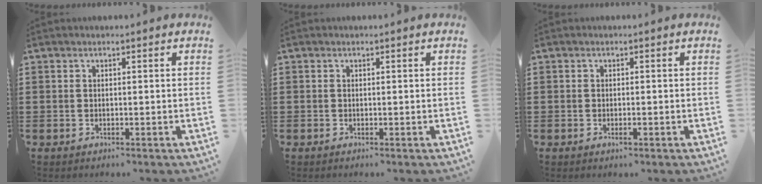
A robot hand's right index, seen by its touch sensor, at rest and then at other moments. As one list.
[{"total": 0.0}, {"total": 0.7, "force": [-0.3, 0.1, 0.6], "torque": [-0.013, -0.005, -0.004]}]